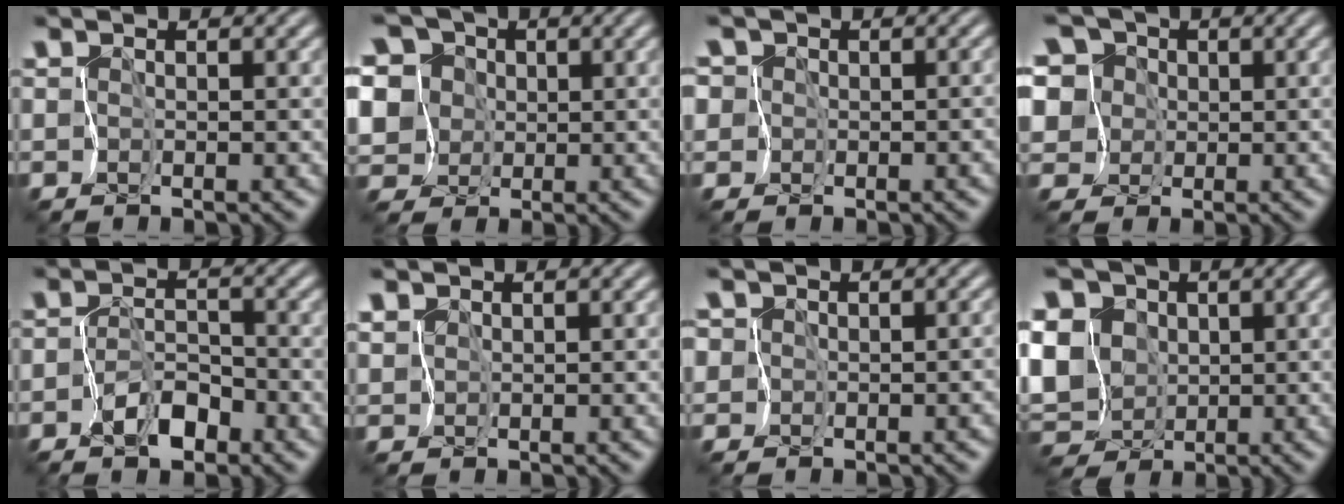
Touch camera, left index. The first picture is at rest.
{"total": 12.1, "force": [4.2, 9.7, 5.9], "torque": [-0.153, 0.055, 0.045]}
{"total": 6.9, "force": [2.0, 5.5, 3.6], "torque": [-0.049, 0.034, -0.023]}
{"total": 12.7, "force": [5.3, 9.8, 6.0], "torque": [-0.159, 0.063, 0.065]}
{"total": 2.7, "force": [-2.1, 1.1, 1.4], "torque": [-0.026, 0.003, -0.040]}
{"total": 0.9, "force": [0.7, 0.5, -0.1], "torque": [0.000, 0.001, 0.011]}
{"total": 5.8, "force": [0.7, 4.9, 3.0], "torque": [-0.045, 0.025, -0.032]}
{"total": 10.5, "force": [0.3, 8.8, 5.8], "torque": [-0.104, 0.027, -0.026]}